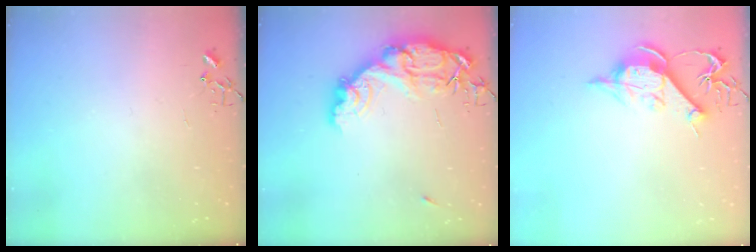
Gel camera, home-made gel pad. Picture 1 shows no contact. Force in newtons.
{"total": 15.2, "press": 15.1, "slide": 1.5}
{"total": 11.6, "press": 11.6, "slide": 0.9}